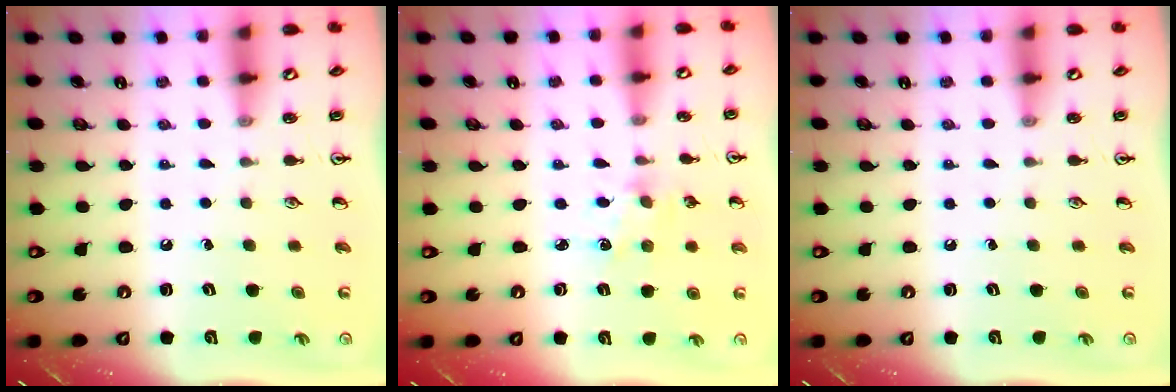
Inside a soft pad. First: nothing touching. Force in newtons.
{"total": 1.9, "press": 1.8, "slide": 0.3}
{"total": 0.0}